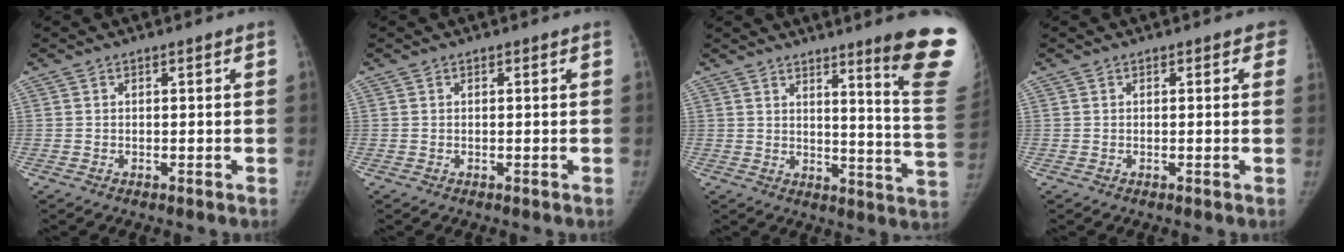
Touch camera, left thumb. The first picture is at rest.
{"total": 0.0}
{"total": 16.0, "force": [10.1, 0.3, 12.4], "torque": [-0.131, -0.082, 0.125]}
{"total": 1.5, "force": [0.7, 0.8, 1.0], "torque": [0.011, 0.002, -0.001]}